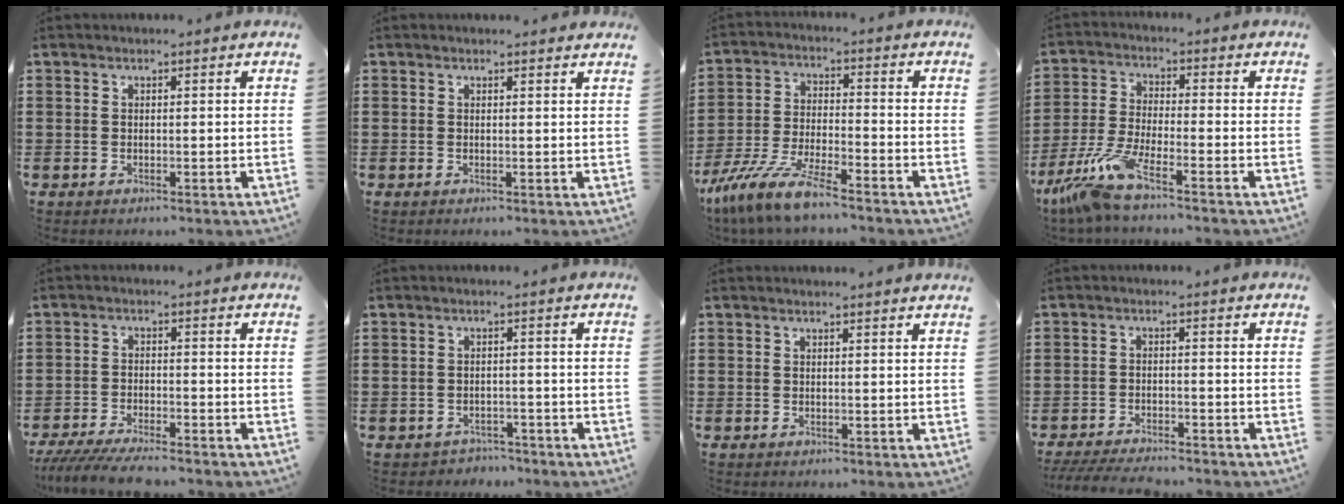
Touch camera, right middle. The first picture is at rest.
{"total": 0.5, "force": [0.5, 0.1, 0.2], "torque": [0.002, -0.002, 0.008]}
{"total": 8.9, "force": [-7.8, 0.2, 4.2], "torque": [-0.100, -0.004, -0.156]}
{"total": 7.6, "force": [-5.9, 0.6, 4.8], "torque": [-0.123, -0.020, -0.119]}
{"total": 5.3, "force": [-4.9, 0.3, 1.9], "torque": [-0.043, -0.011, -0.095]}
{"total": 1.9, "force": [-1.9, 0.5, -0.3], "torque": [-0.005, -0.001, -0.043]}
{"total": 0.6, "force": [0.5, 0.0, 0.1], "torque": [0.004, -0.004, 0.009]}
{"total": 4.1, "force": [-4.0, 0.4, 1.1], "torque": [-0.031, -0.007, -0.083]}